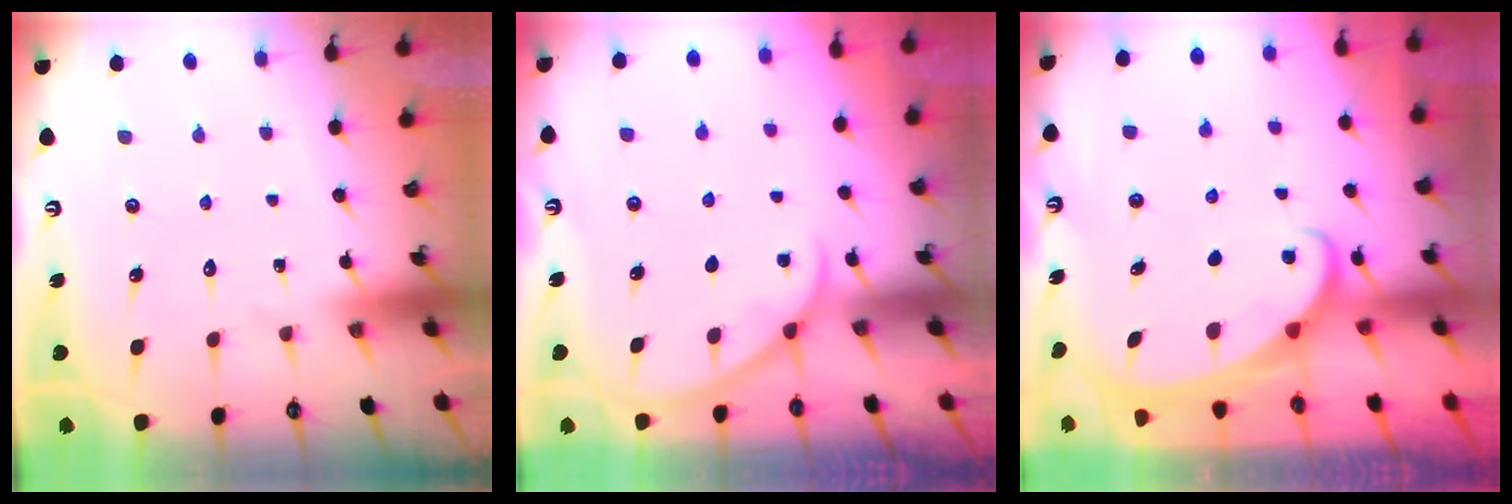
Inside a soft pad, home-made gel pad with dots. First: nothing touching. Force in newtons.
{"total": 1.9, "press": 1.9, "slide": 0.2}
{"total": 2.0, "press": 2.0, "slide": 0.3}